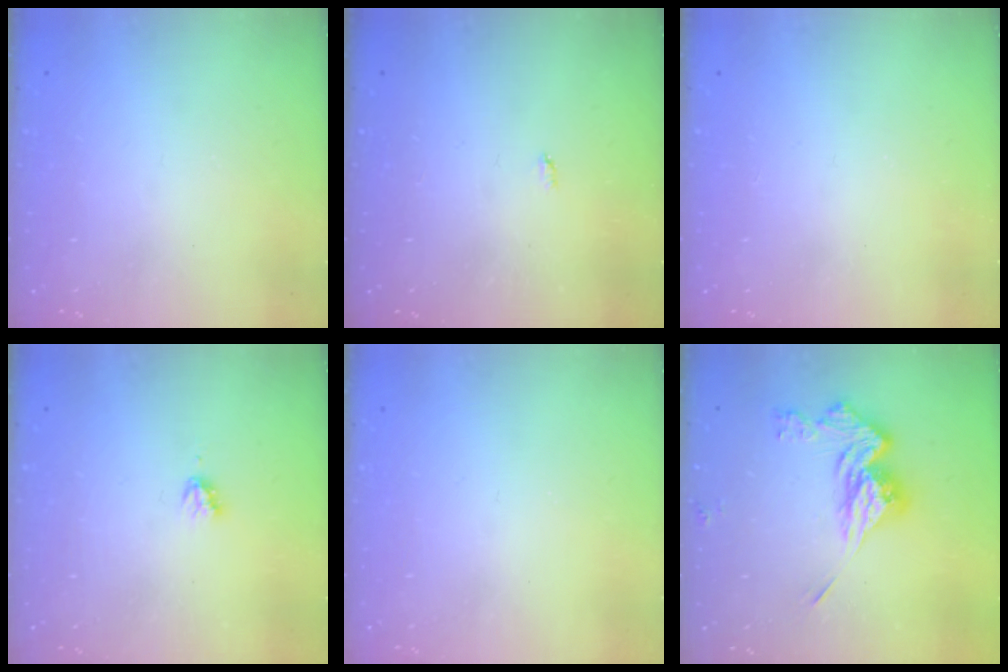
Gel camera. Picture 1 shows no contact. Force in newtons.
{"total": 2.1, "press": 2.1, "slide": 0.4}
{"total": 1.7, "press": 1.7, "slide": 0.2}
{"total": 2.8, "press": 2.8, "slide": 0.3}
{"total": 0.0}
{"total": 14.5, "press": 14.5, "slide": 0.8}